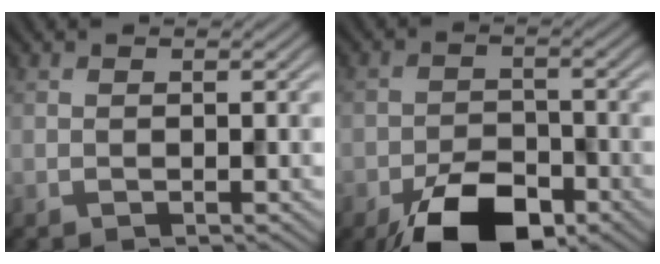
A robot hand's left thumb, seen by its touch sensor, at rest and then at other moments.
{"total": 9.3, "force": [-5.8, 4.4, 5.8], "torque": [-0.097, -0.010, -0.103]}